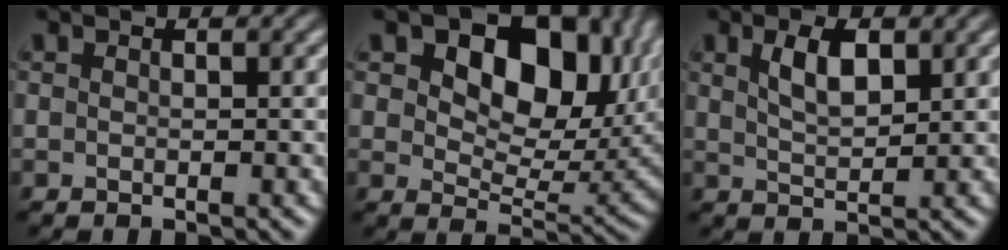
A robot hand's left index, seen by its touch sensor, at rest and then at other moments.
{"total": 13.4, "force": [5.6, 7.6, 9.4], "torque": [-0.136, 0.005, 0.081]}
{"total": 3.2, "force": [1.5, 1.3, 2.5], "torque": [-0.051, 0.002, 0.031]}